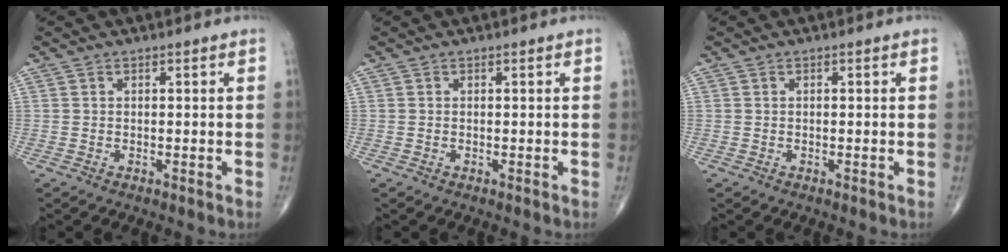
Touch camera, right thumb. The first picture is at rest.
{"total": 0.0}
{"total": 0.0}